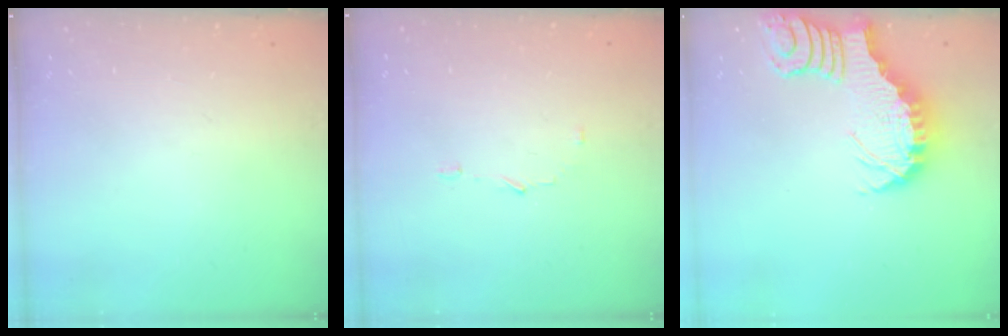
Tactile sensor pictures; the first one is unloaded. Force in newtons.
{"total": 3.4, "press": 3.4, "slide": 0.2}
{"total": 3.0, "press": 3.0, "slide": 0.6}